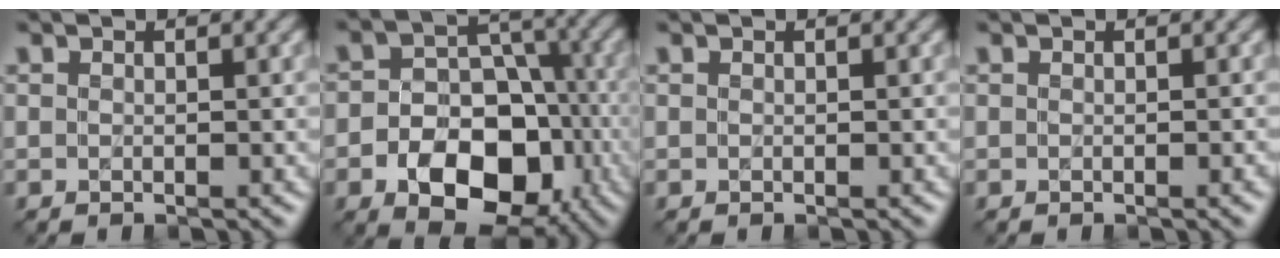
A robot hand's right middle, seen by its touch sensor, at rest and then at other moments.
{"total": 10.9, "force": [-4.0, 7.3, 7.0], "torque": [-0.104, -0.016, -0.066]}
{"total": 0.0}
{"total": 0.8, "force": [-0.3, 0.1, 0.8], "torque": [-0.008, 0.000, -0.004]}